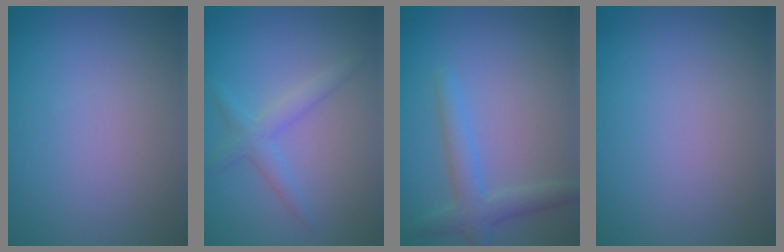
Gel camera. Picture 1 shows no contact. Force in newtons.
{"total": 2.2, "press": 2.2, "slide": 0.1}
{"total": 2.9, "press": 2.9, "slide": 0.2}
{"total": 0.0}